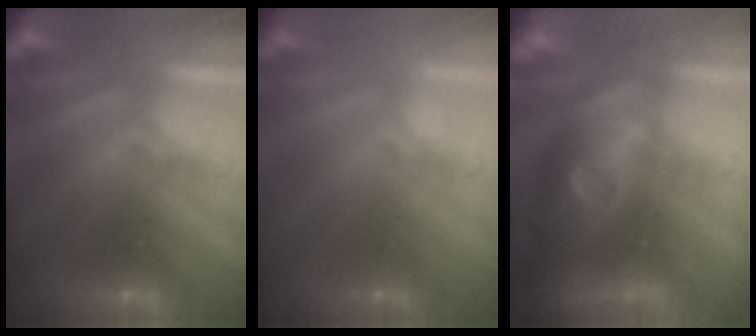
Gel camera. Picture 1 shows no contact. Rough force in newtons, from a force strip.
{"total": 2.3}
{"total": 10.8}